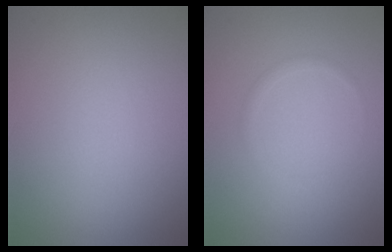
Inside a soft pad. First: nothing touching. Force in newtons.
{"total": 0.7, "press": 0.7, "slide": 0.0}